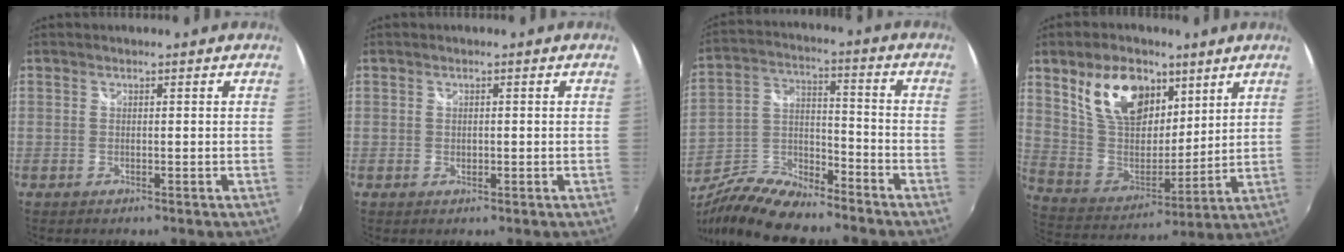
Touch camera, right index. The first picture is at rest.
{"total": 1.0, "force": [0.0, 0.7, 0.7], "torque": [-0.013, 0.000, 0.000]}
{"total": 14.8, "force": [-11.8, 4.4, 7.8], "torque": [-0.175, -0.010, -0.221]}
{"total": 17.4, "force": [9.2, 10.2, 10.8], "torque": [-0.212, 0.015, 0.180]}